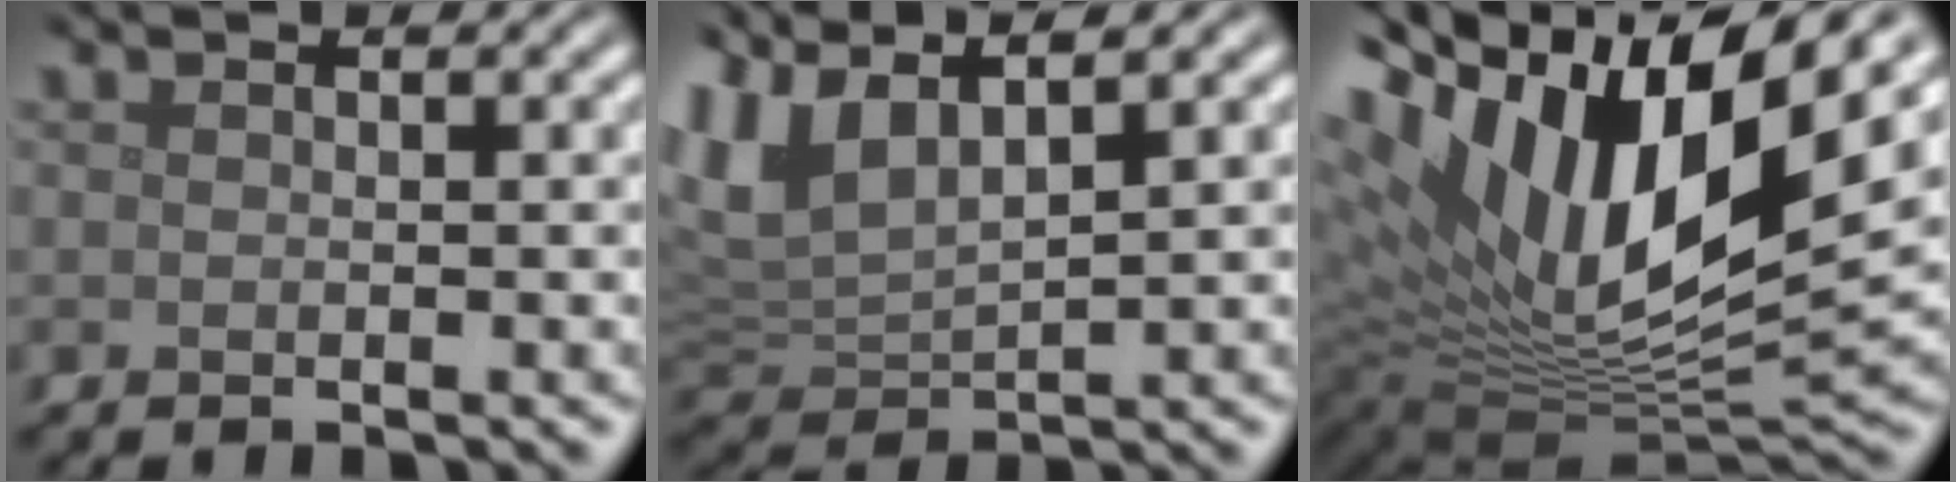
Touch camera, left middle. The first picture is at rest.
{"total": 5.5, "force": [3.5, 1.9, 3.8], "torque": [-0.100, 0.014, 0.069]}
{"total": 17.4, "force": [6.1, 7.5, 14.5], "torque": [-0.275, 0.007, 0.109]}